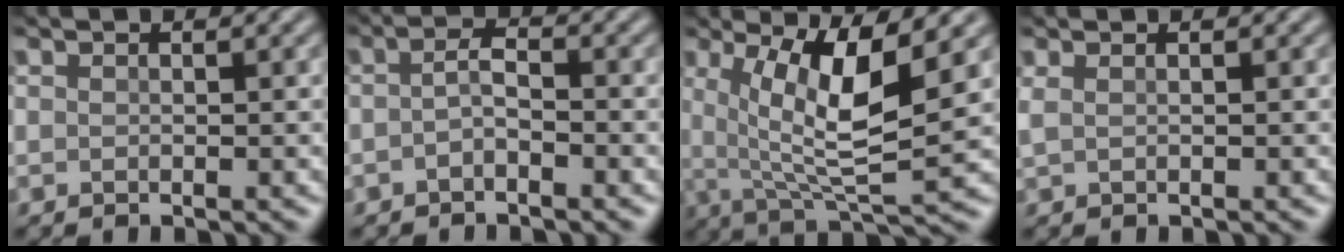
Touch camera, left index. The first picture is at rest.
{"total": 1.8, "force": [-0.9, 0.6, 1.5], "torque": [-0.033, 0.004, -0.024]}
{"total": 8.3, "force": [1.8, 2.2, 7.8], "torque": [-0.141, -0.010, 0.032]}
{"total": 1.1, "force": [0.6, 0.4, 0.8], "torque": [-0.019, 0.001, 0.010]}